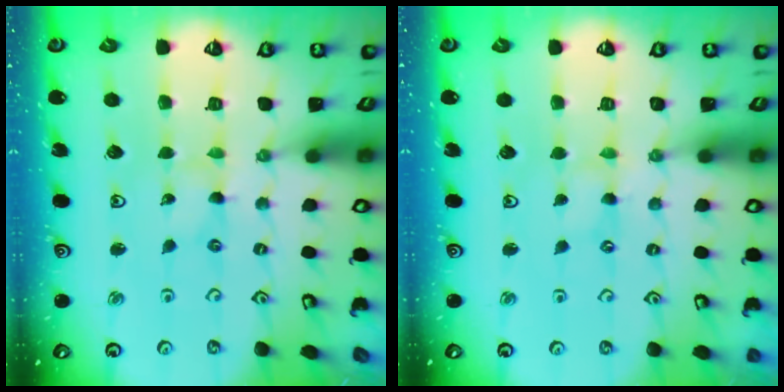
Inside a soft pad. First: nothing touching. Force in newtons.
{"total": 0.0}